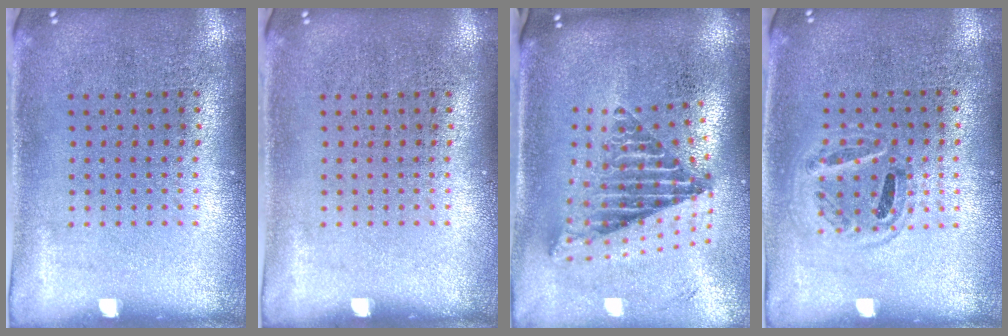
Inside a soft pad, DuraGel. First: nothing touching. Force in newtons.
{"total": 0.0}
{"total": 2.5, "press": 1.6, "slide": 1.9}
{"total": 0.9, "press": 0.9, "slide": 0.3}